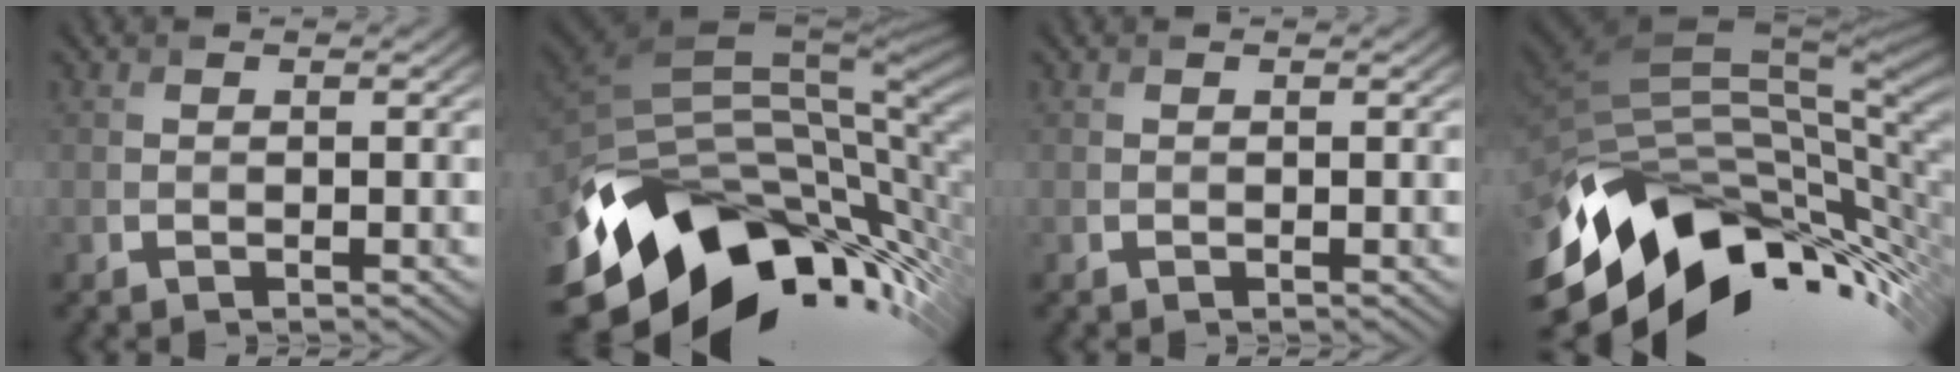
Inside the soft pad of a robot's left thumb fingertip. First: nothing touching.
{"total": 17.8, "force": [-6.6, 11.1, 12.2], "torque": [-0.254, -0.048, -0.105]}
{"total": 0.0}
{"total": 16.3, "force": [-7.1, 9.1, 11.6], "torque": [-0.241, -0.040, -0.117]}